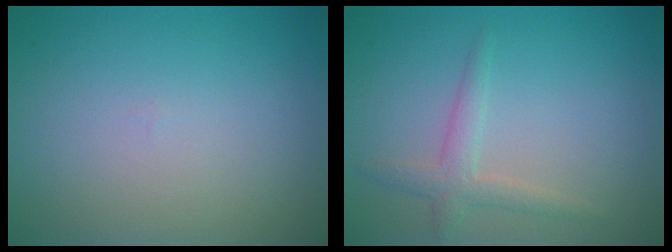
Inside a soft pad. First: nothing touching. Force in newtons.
{"total": 2.1, "press": 2.0, "slide": 0.1}